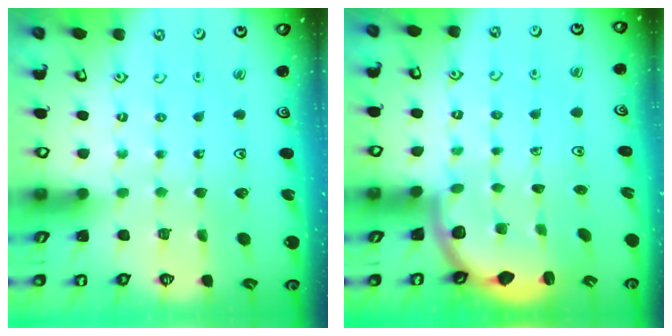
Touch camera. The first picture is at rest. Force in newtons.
{"total": 2.6, "press": 2.5, "slide": 0.6}